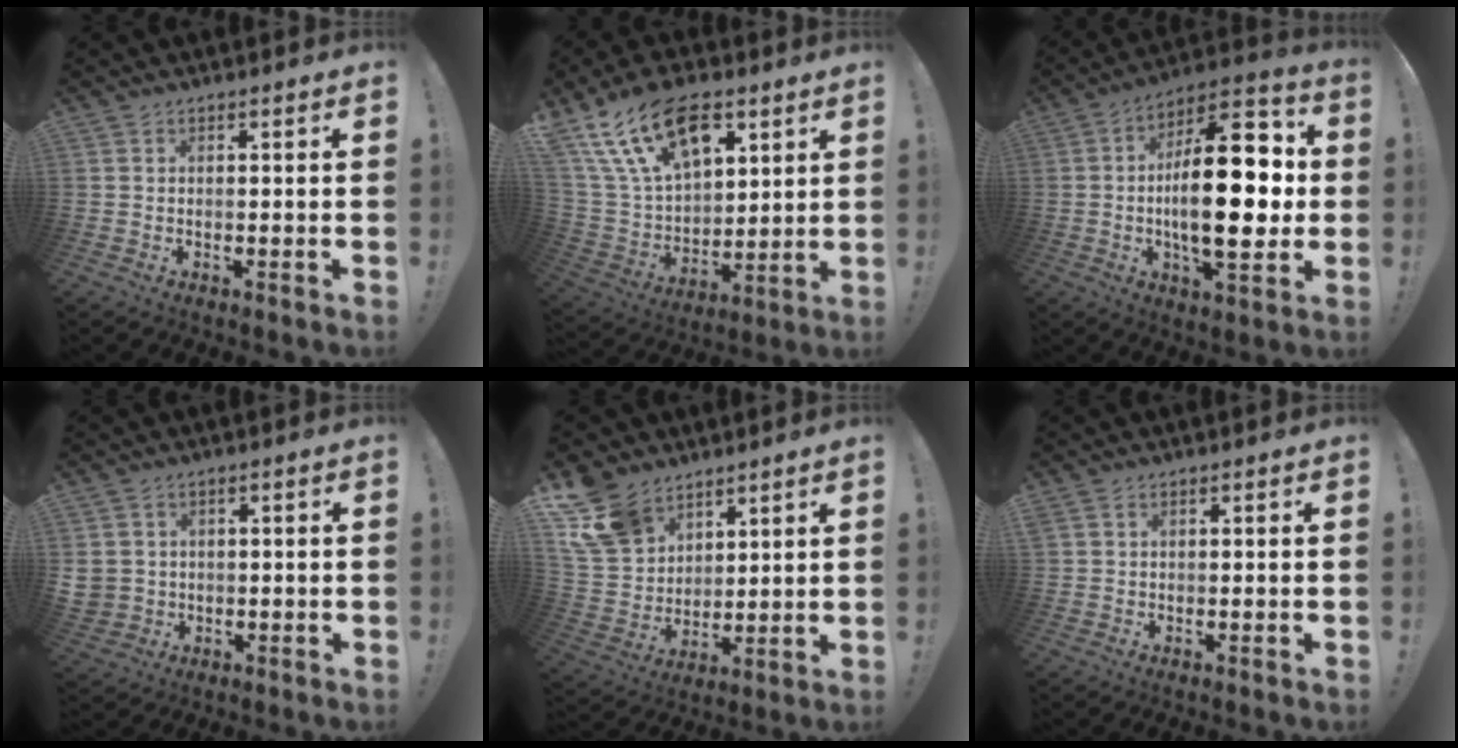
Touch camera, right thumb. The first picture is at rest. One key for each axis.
{"total": 21.5, "fx": 11.6, "fy": 12.1, "fz": 13.4, "tx": -0.260, "ty": -0.063, "tz": 0.211}
{"total": 24.7, "fx": -0.9, "fy": 10.6, "fz": 22.3, "tx": -0.361, "ty": -0.001, "tz": -0.016}
{"total": 3.9, "fx": 1.0, "fy": 3.6, "fz": 1.1, "tx": -0.028, "ty": 0.000, "tz": 0.022}
{"total": 15.5, "fx": 10.1, "fy": 10.0, "fz": 6.1, "tx": -0.120, "ty": -0.060, "tz": 0.199}
{"total": 1.0, "fx": 0.6, "fy": 0.5, "fz": 0.6, "tx": -0.017, "ty": 0.003, "tz": 0.012}